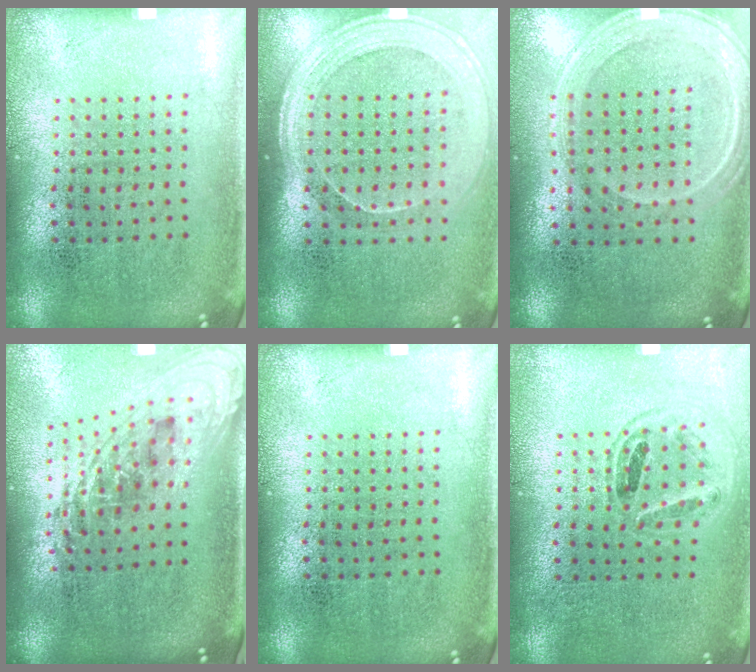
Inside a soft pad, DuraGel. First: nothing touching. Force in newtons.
{"total": 1.9, "press": 1.6, "slide": 1.0}
{"total": 1.3, "press": 1.2, "slide": 0.3}
{"total": 2.2, "press": 1.6, "slide": 1.6}
{"total": 0.0}
{"total": 1.0, "press": 1.0, "slide": 0.3}